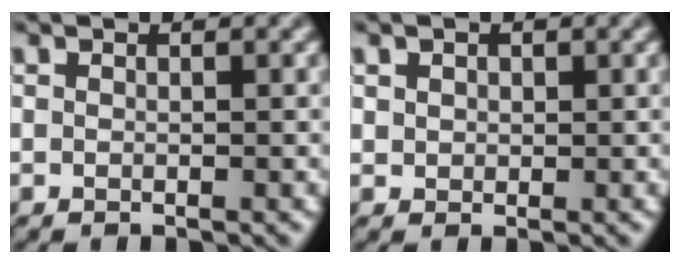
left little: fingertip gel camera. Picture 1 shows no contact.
{"total": 1.8, "force": [0.9, 1.3, 0.7], "torque": [-0.025, 0.005, 0.021]}